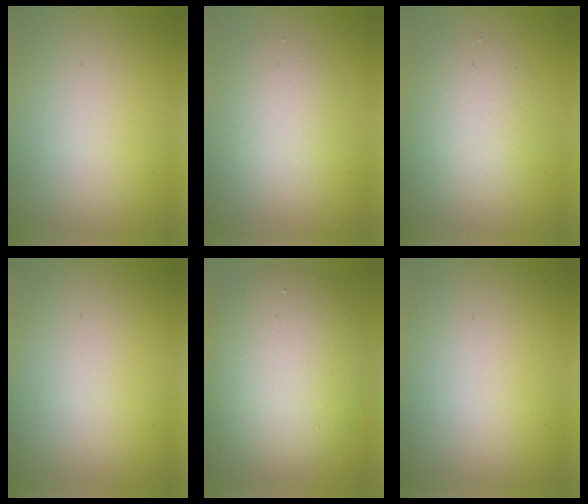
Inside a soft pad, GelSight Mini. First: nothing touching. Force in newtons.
{"total": 2.3, "press": 2.3, "slide": 0.0}
{"total": 2.8, "press": 2.8, "slide": 0.2}
{"total": 0.0}
{"total": 8.2, "press": 8.2, "slide": 0.3}
{"total": 0.0}